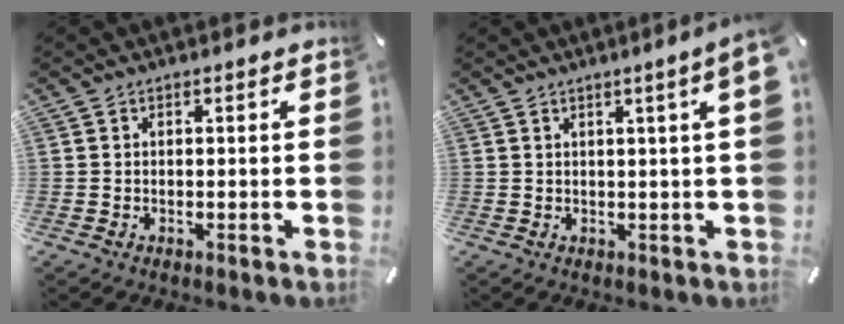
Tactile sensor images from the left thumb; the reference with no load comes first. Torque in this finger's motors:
{"motor_torque": [1.24, 1.25, 0.55, -0.42, 0.12]}